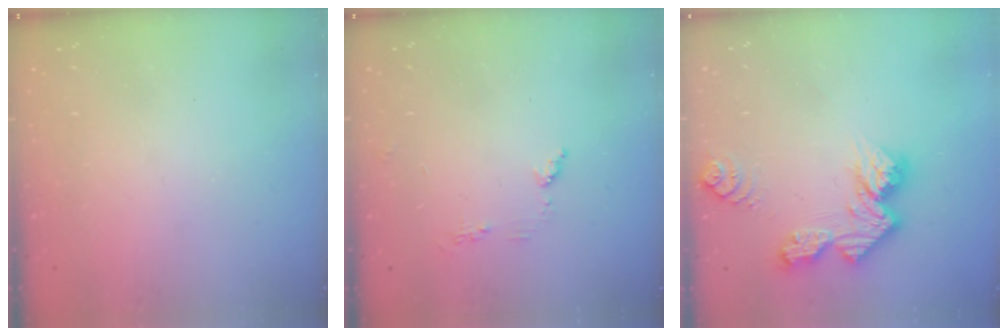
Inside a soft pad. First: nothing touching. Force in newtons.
{"total": 5.3, "press": 5.2, "slide": 0.6}
{"total": 12.0, "press": 12.0, "slide": 1.0}